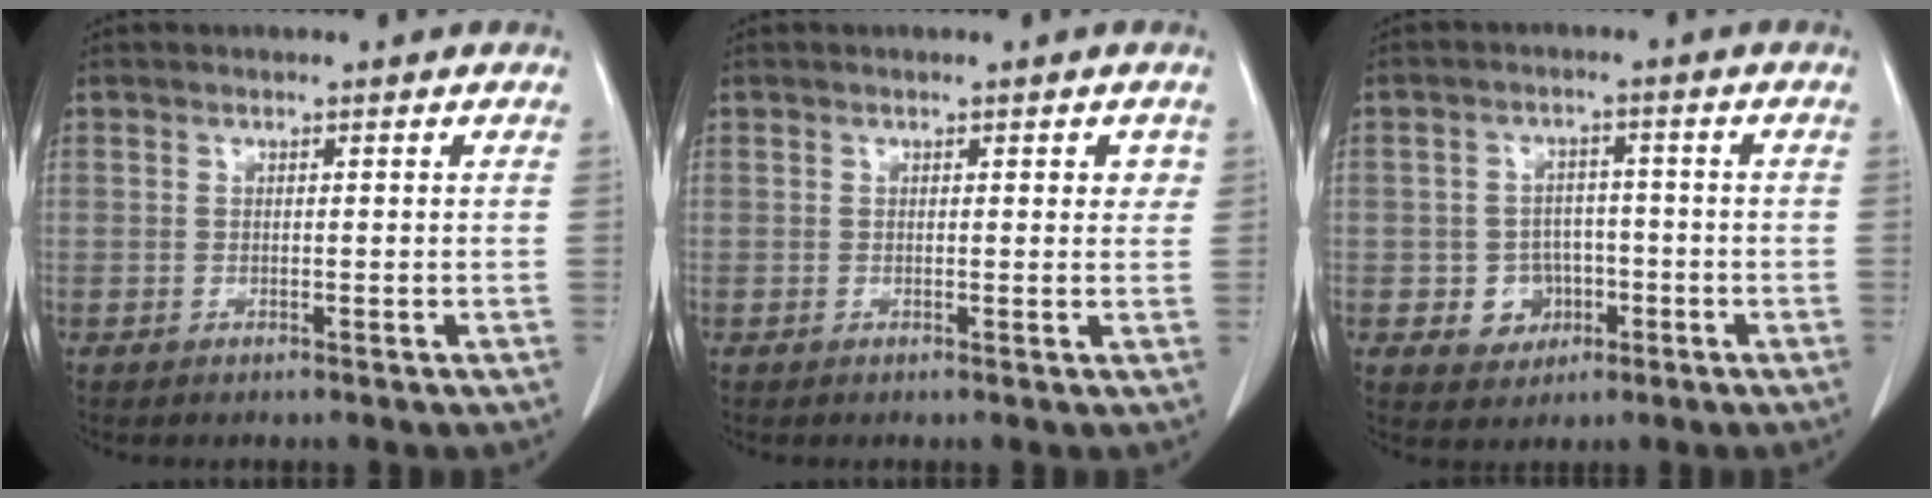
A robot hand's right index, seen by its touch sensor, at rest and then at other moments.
{"total": 1.7, "force": [0.6, 0.8, 1.3], "torque": [-0.009, 0.000, 0.004]}
{"total": 5.1, "force": [-1.4, 4.8, 1.2], "torque": [-0.010, 0.011, -0.009]}